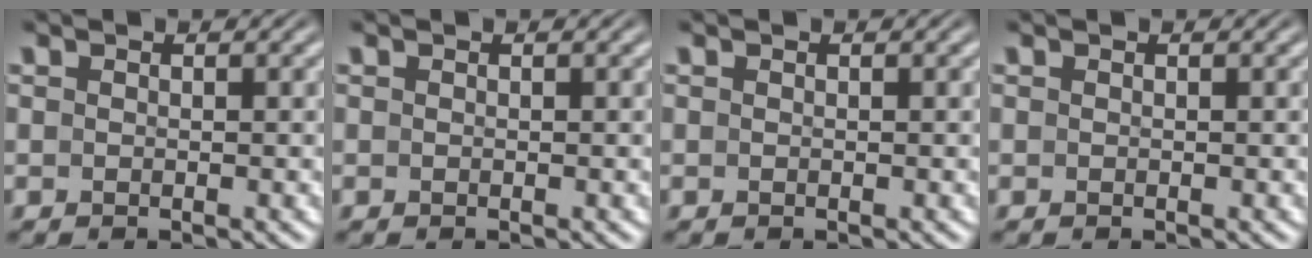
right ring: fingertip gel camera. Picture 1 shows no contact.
{"total": 0.0}
{"total": 0.0}
{"total": 0.0}